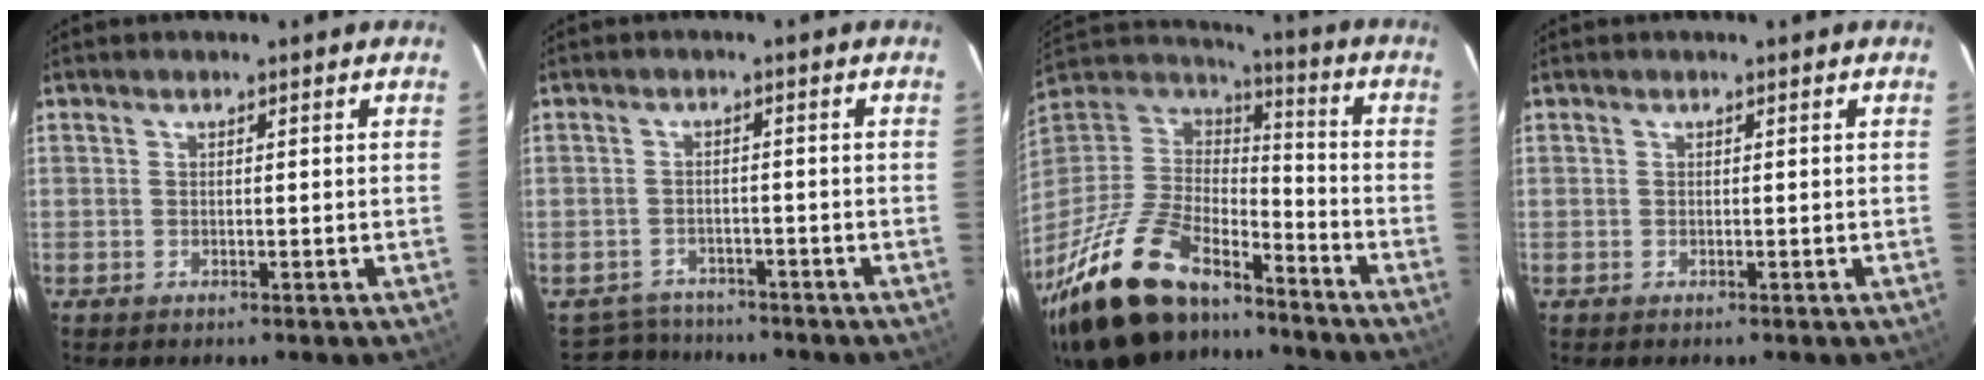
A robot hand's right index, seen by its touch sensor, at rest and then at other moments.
{"total": 5.7, "force": [-5.0, 2.6, 0.0], "torque": [-0.015, 0.010, -0.082]}
{"total": 28.9, "force": [-20.9, 12.2, 15.9], "torque": [-0.338, -0.017, -0.354]}
{"total": 0.0}